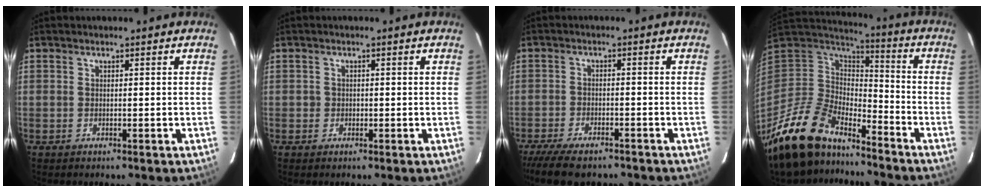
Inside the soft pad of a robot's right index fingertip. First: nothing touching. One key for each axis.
{"total": 1.1, "fx": -0.3, "fy": 1.1, "fz": 0.1, "tx": 0.001, "ty": 0.001, "tz": -0.003}
{"total": 10.3, "fx": -8.7, "fy": 2.6, "fz": 4.8, "tx": -0.119, "ty": -0.031, "tz": -0.148}
{"total": 21.7, "fx": -16.5, "fy": 9.1, "fz": 10.7, "tx": -0.241, "ty": -0.022, "tz": -0.296}